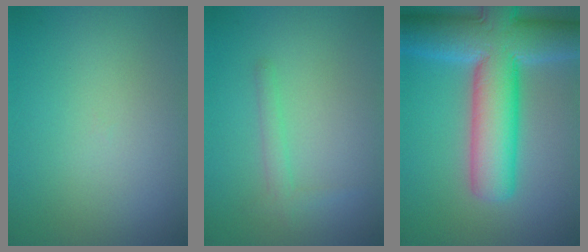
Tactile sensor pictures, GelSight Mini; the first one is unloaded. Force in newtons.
{"total": 1.3, "press": 1.3, "slide": 0.0}
{"total": 12.2, "press": 12.2, "slide": 0.6}